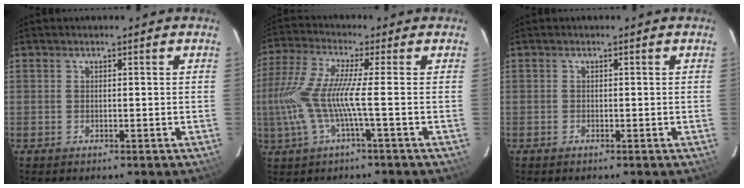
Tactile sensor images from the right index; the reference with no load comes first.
{"total": 10.3, "force": [-2.1, -0.5, 10.1], "torque": [-0.209, -0.007, -0.038]}
{"total": 0.0}